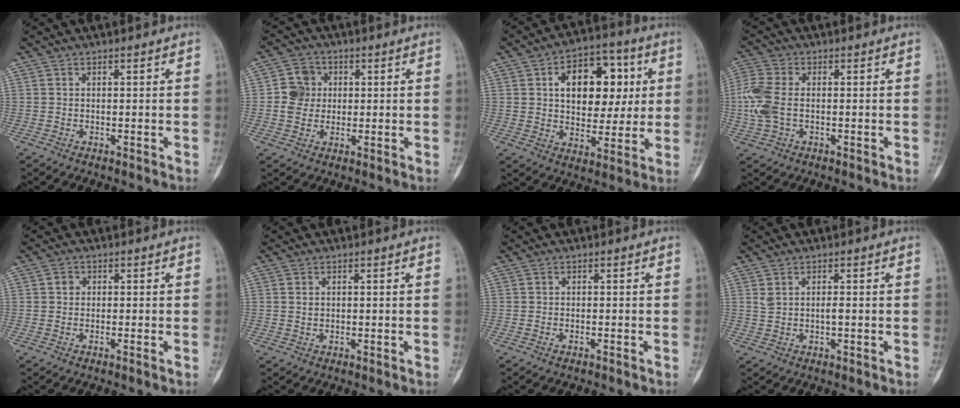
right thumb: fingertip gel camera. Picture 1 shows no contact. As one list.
[{"total": 6.0, "force": [0.5, 5.5, 2.2], "torque": [-0.016, 0.005, 0.005]}, {"total": 16.6, "force": [4.1, 10.7, 12.1], "torque": [-0.125, 0.006, 0.062]}, {"total": 7.8, "force": [-0.3, 4.8, 6.1], "torque": [-0.165, 0.010, -0.010]}, {"total": 1.0, "force": [-0.1, 0.8, 0.7], "torque": [-0.008, 0.001, -0.006]}, {"total": 1.1, "force": [0.3, 0.8, 0.7], "torque": [-0.007, -0.002, 0.007]}, {"total": 0.7, "force": [-0.4, 0.1, 0.5], "torque": [-0.015, 0.005, -0.006]}, {"total": 2.2, "force": [0.4, 1.0, 1.9], "torque": [-0.039, 0.004, 0.013]}]